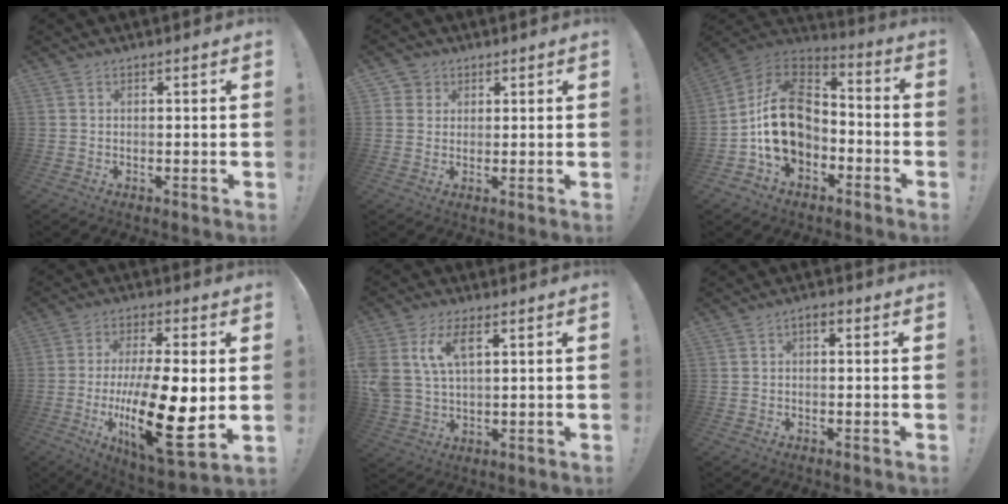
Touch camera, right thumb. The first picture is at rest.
{"total": 3.4, "force": [1.6, 3.0, 0.4], "torque": [-0.004, -0.004, 0.029]}
{"total": 19.3, "force": [-2.0, 14.5, 12.6], "torque": [-0.212, 0.018, -0.023]}
{"total": 22.4, "force": [-3.3, 7.9, 20.7], "torque": [-0.380, -0.006, -0.047]}
{"total": 9.9, "force": [4.3, 5.7, 6.8], "torque": [-0.150, -0.006, 0.079]}
{"total": 1.7, "force": [-0.3, 1.0, 1.2], "torque": [-0.025, 0.007, -0.006]}